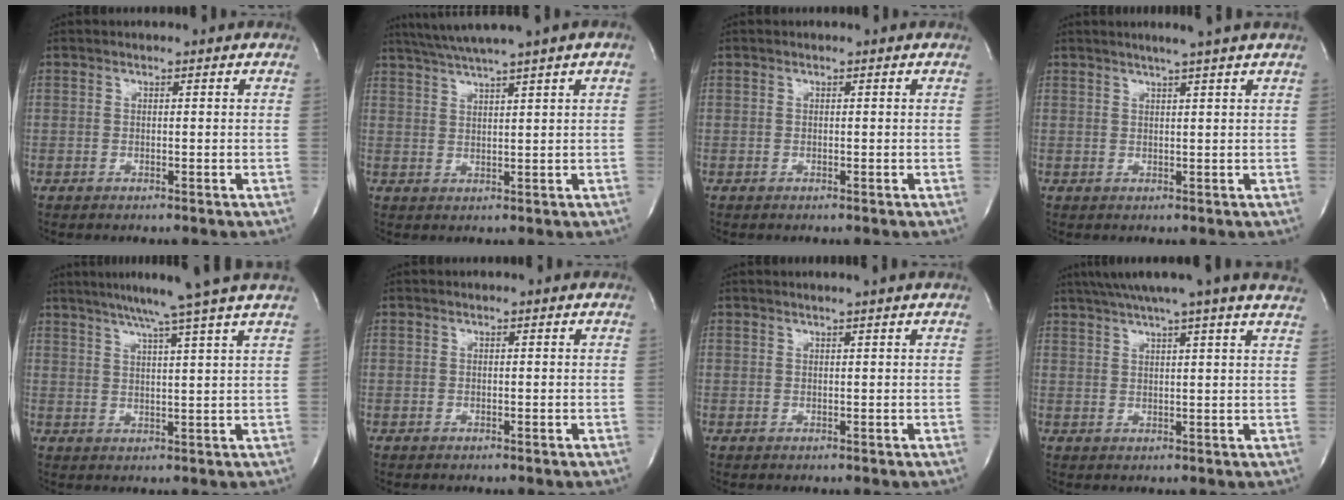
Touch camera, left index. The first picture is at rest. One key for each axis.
{"total": 7.7, "fx": 5.7, "fy": -1.3, "fz": 5.0, "tx": -0.082, "ty": 0.023, "tz": 0.095}
{"total": 0.0}
{"total": 3.8, "fx": 2.9, "fy": -1.2, "fz": 2.1, "tx": -0.030, "ty": -0.001, "tz": 0.043}
{"total": 11.1, "fx": 9.1, "fy": -2.6, "fz": 5.9, "tx": -0.094, "ty": -0.011, "tz": 0.119}
{"total": 0.0}
{"total": 1.6, "fx": 1.3, "fy": -0.6, "fz": 0.6, "tx": -0.015, "ty": -0.005, "tz": 0.026}
{"total": 16.4, "fx": 14.0, "fy": -1.0, "fz": 8.5, "tx": -0.145, "ty": 0.013, "tz": 0.177}